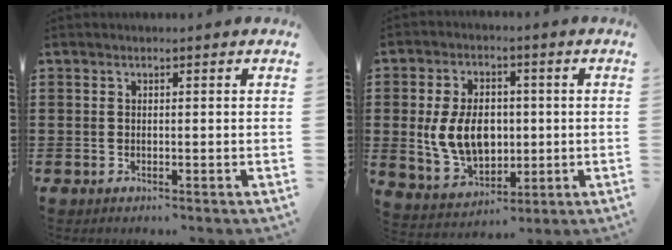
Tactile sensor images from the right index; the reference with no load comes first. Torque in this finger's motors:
{"motor_torque": [1.67, -0.47, 1.05, 0.21]}